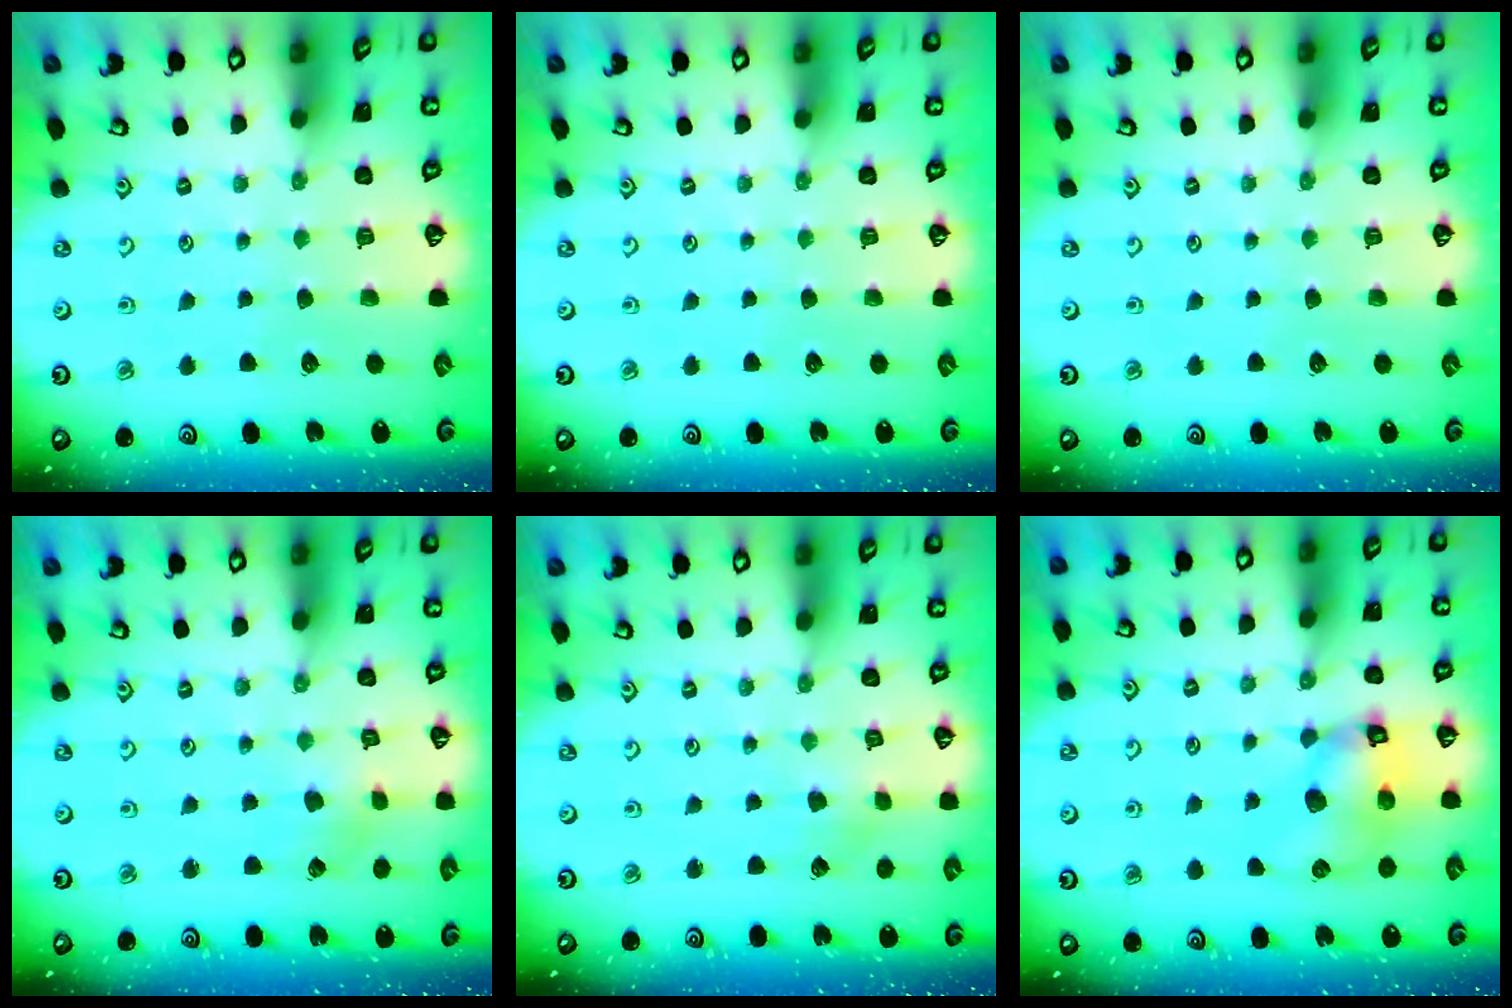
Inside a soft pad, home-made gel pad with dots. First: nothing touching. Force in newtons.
{"total": 0.0}
{"total": 0.0}
{"total": 3.0, "press": 3.0, "slide": 0.4}
{"total": 2.6, "press": 2.6, "slide": 0.5}
{"total": 10.7, "press": 10.6, "slide": 1.4}